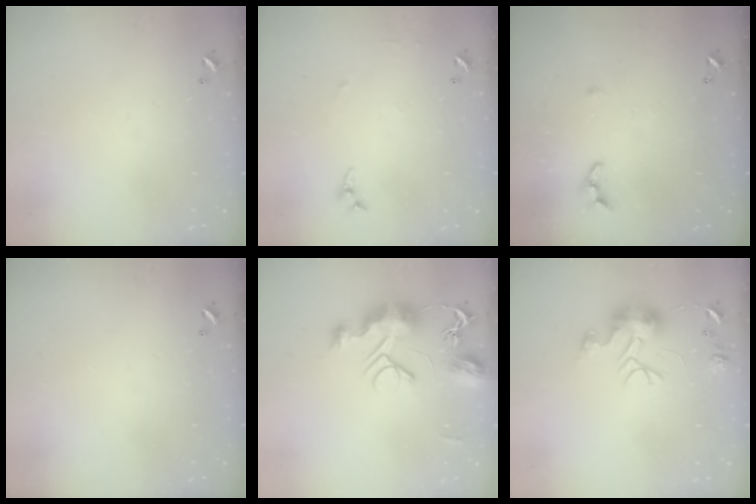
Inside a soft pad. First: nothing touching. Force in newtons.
{"total": 4.5, "press": 4.5, "slide": 0.5}
{"total": 6.4, "press": 6.4, "slide": 0.5}
{"total": 0.0}
{"total": 11.5, "press": 11.5, "slide": 1.2}
{"total": 11.6, "press": 11.6, "slide": 1.1}